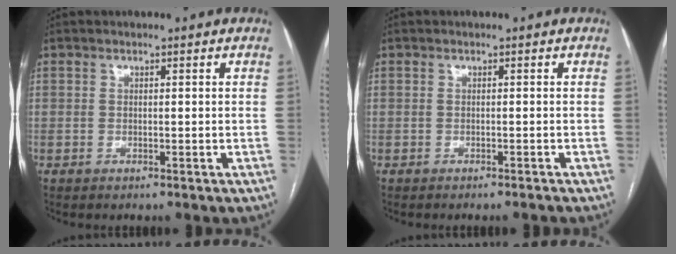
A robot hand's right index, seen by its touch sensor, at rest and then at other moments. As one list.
[{"total": 1.5, "force": [-1.4, -0.5, 0.3], "torque": [-0.006, -0.001, -0.018]}]